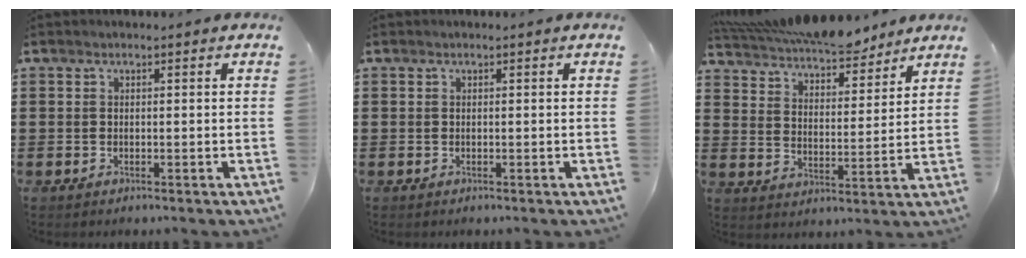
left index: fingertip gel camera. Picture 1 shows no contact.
{"total": 0.0}
{"total": 7.5, "force": [7.0, 1.4, 2.4], "torque": [-0.074, -0.028, 0.127]}